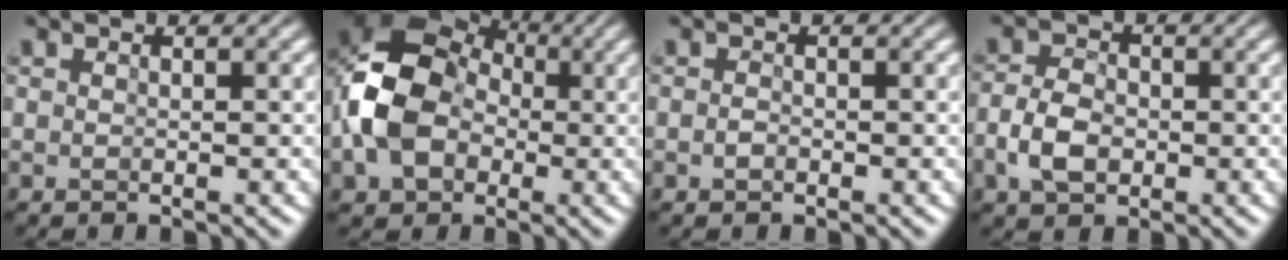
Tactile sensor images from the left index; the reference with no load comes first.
{"total": 10.5, "force": [-1.3, 7.9, 6.9], "torque": [-0.147, 0.007, -0.031]}
{"total": 0.6, "force": [-0.4, 0.3, 0.3], "torque": [-0.007, 0.000, -0.007]}
{"total": 3.8, "force": [-1.3, 2.5, 2.6], "torque": [-0.055, 0.005, -0.024]}